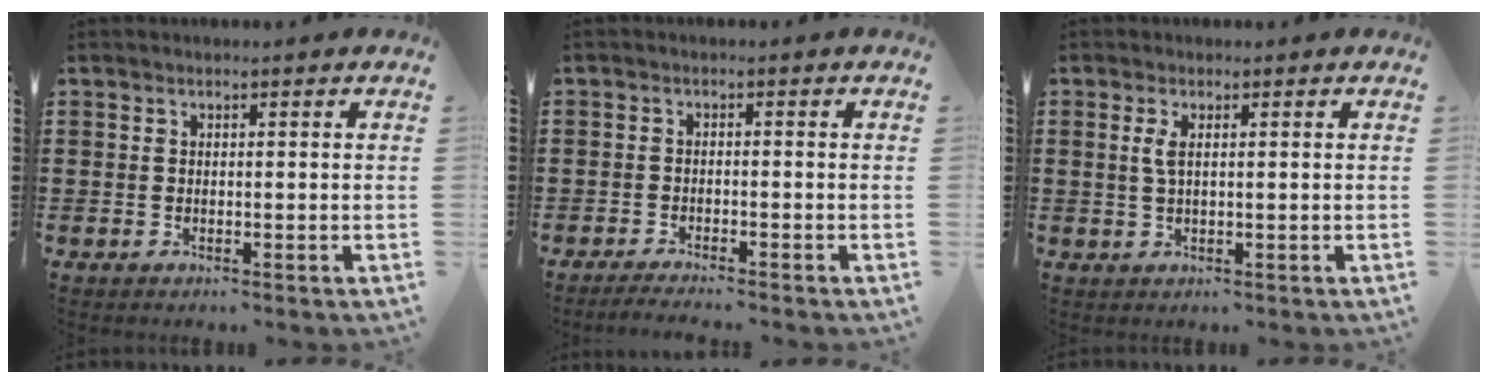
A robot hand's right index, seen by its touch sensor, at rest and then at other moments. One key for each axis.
{"total": 1.9, "fx": -1.9, "fy": -0.3, "fz": 0.2, "tx": -0.005, "ty": -0.002, "tz": -0.036}
{"total": 2.0, "fx": 0.5, "fy": 0.6, "fz": 1.8, "tx": -0.037, "ty": 0.004, "tz": 0.007}